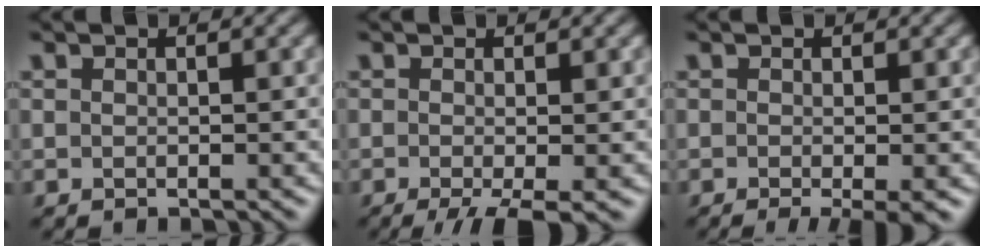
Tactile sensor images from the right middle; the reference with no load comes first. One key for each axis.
{"total": 3.5, "fx": -1.7, "fy": 0.7, "fz": 3.0, "tx": -0.051, "ty": -0.007, "tz": -0.030}
{"total": 3.0, "fx": -1.1, "fy": 0.5, "fz": 2.7, "tx": -0.040, "ty": -0.010, "tz": -0.018}